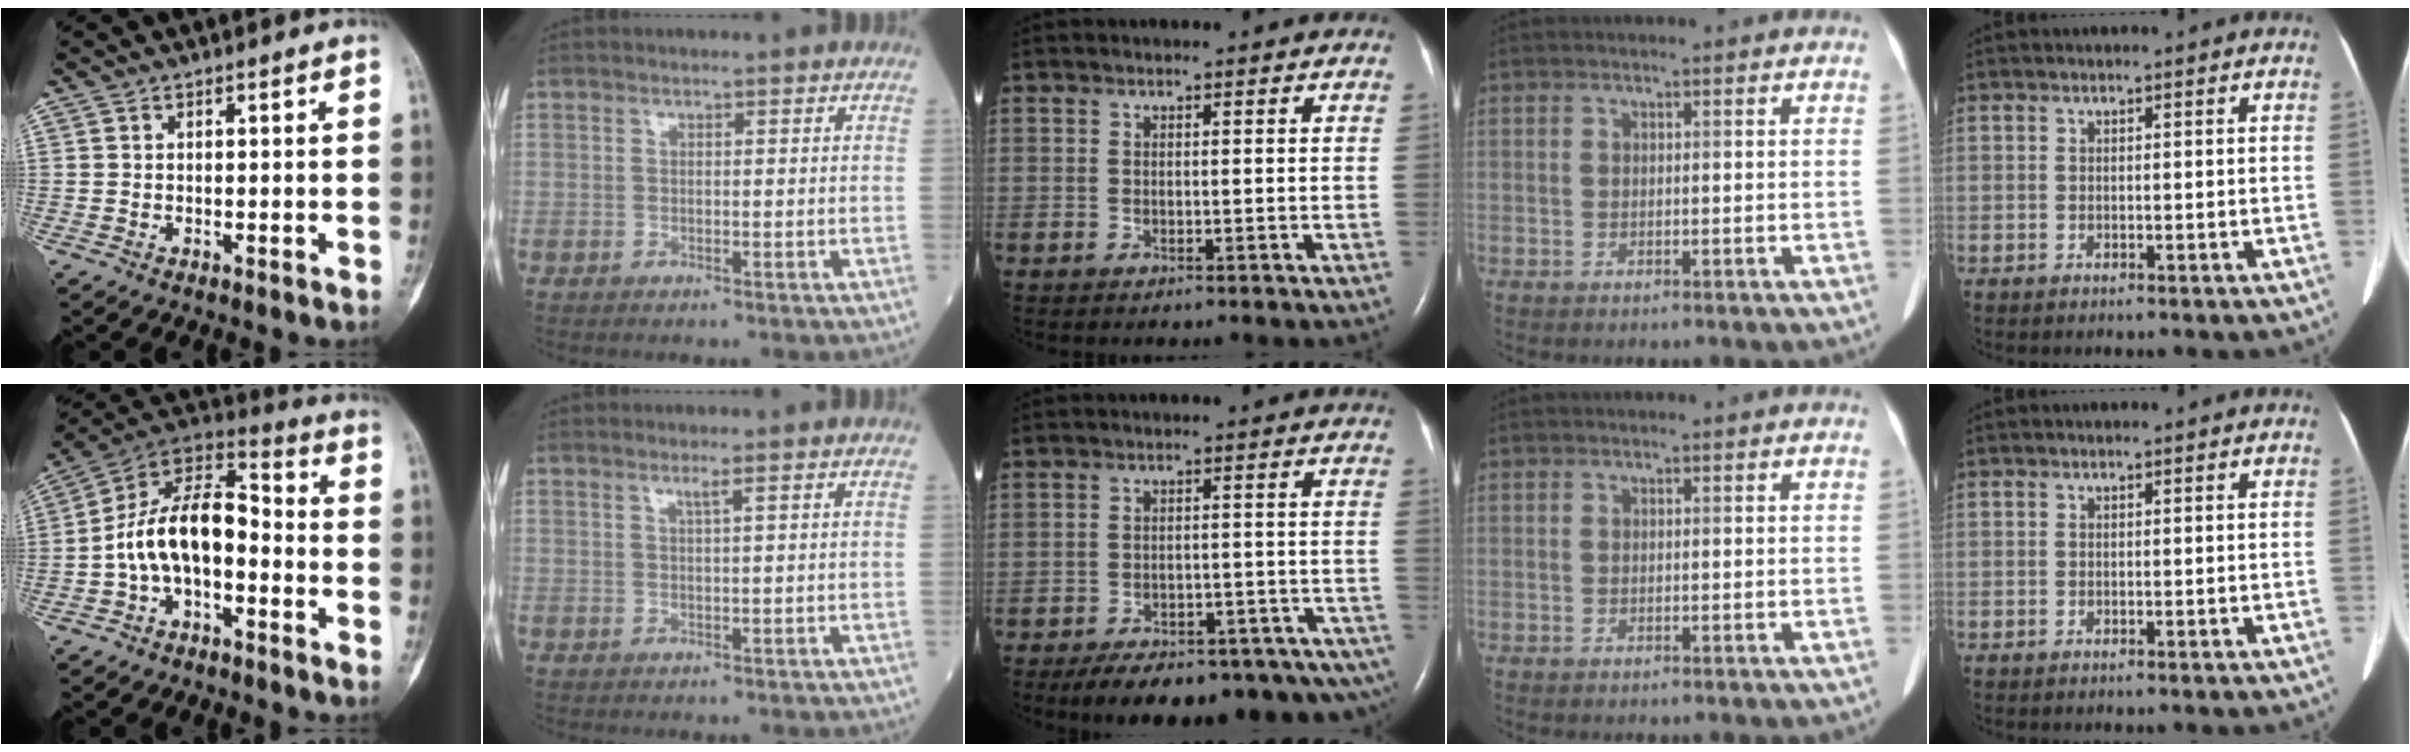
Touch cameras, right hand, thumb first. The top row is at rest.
{"thumb": {"total": 14.5, "force": [-3.1, 8.3, 11.5], "torque": [-0.185, 0.068, -0.062]}, "index": {"total": 1.2, "force": [0.7, -0.3, 0.9], "torque": [-0.022, -0.004, 0.014]}, "middle": {"total": 19.6, "force": [-15.4, 6.8, 10.0], "torque": [-0.113, 0.012, -0.189]}}